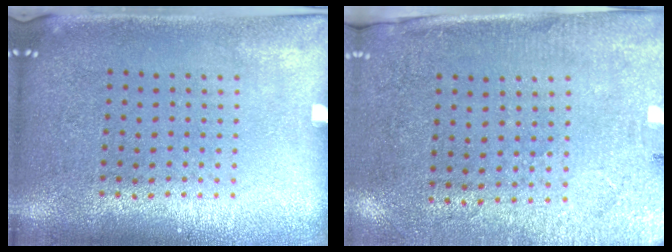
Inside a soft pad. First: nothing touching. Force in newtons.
{"total": 2.7, "press": 2.3, "slide": 1.5}